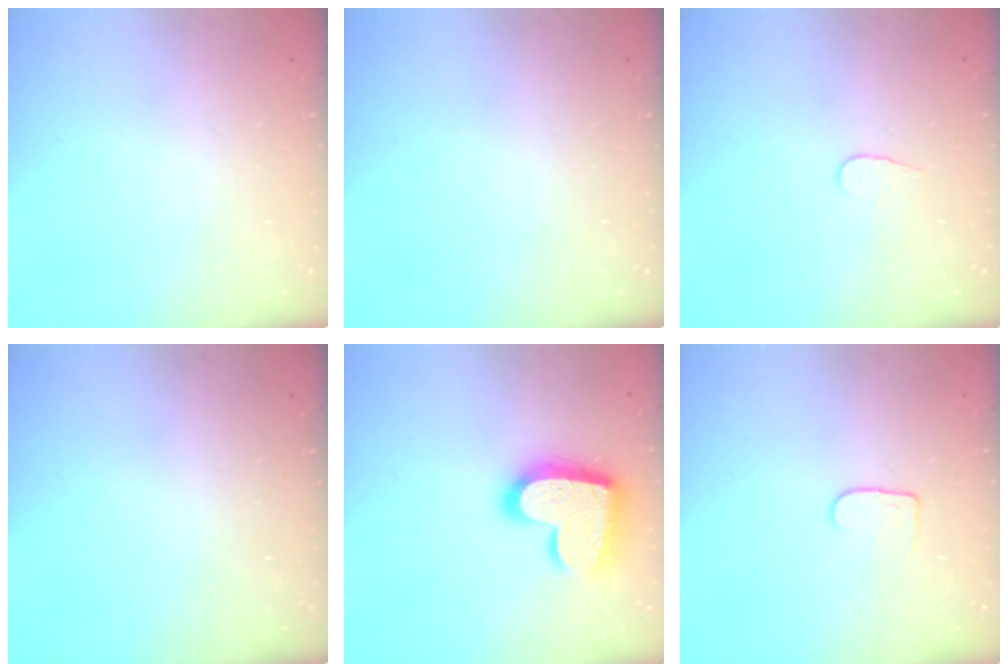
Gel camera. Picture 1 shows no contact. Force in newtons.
{"total": 0.0}
{"total": 3.6, "press": 3.6, "slide": 0.3}
{"total": 0.0}
{"total": 19.1, "press": 19.0, "slide": 1.3}
{"total": 4.3, "press": 4.3, "slide": 0.5}